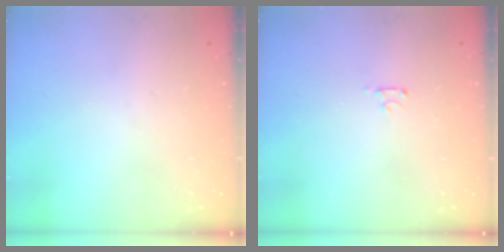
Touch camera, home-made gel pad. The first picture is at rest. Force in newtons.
{"total": 2.5, "press": 2.4, "slide": 0.3}